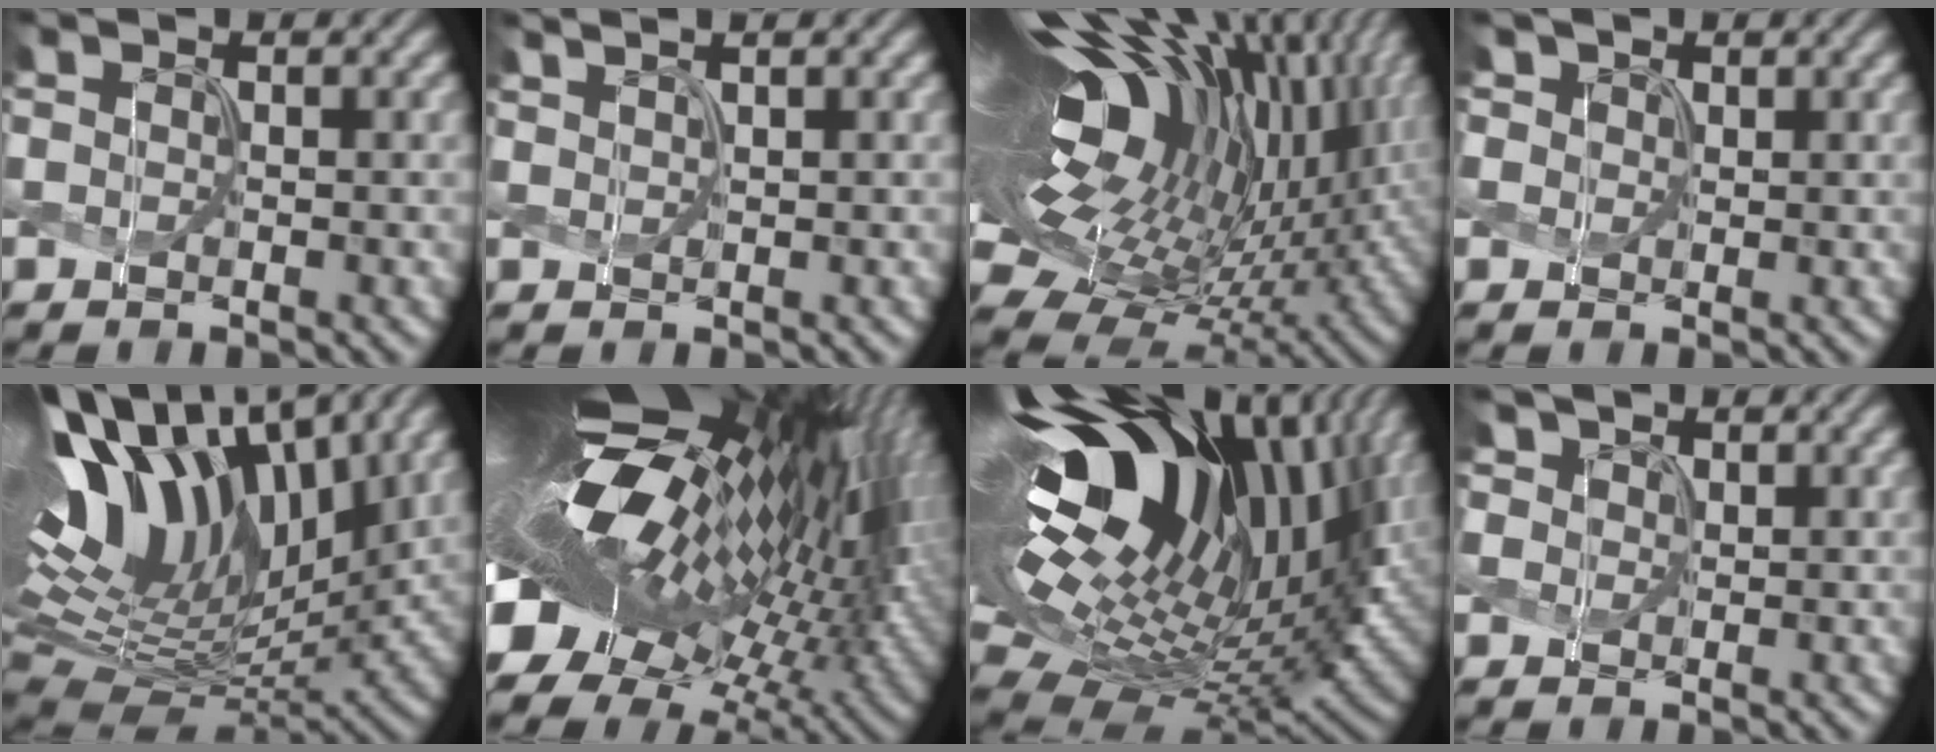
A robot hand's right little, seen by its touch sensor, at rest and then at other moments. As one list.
[{"total": 1.7, "force": [1.4, 0.2, 1.0], "torque": [-0.006, 0.009, 0.004]}, {"total": 20.2, "force": [6.4, 9.6, 16.6], "torque": [-0.304, 0.022, 0.102]}, {"total": 1.6, "force": [0.8, 1.3, 0.4], "torque": [-0.014, 0.005, 0.007]}, {"total": 14.8, "force": [6.3, 7.8, 10.8], "torque": [-0.225, 0.042, 0.105]}, {"total": 19.8, "force": [2.2, 9.6, 17.2], "torque": [-0.316, -0.004, 0.023]}, {"total": 19.3, "force": [6.7, 9.9, 15.1], "torque": [-0.293, 0.046, 0.111]}, {"total": 2.8, "force": [1.5, 2.1, 1.0], "torque": [-0.035, 0.007, 0.022]}]